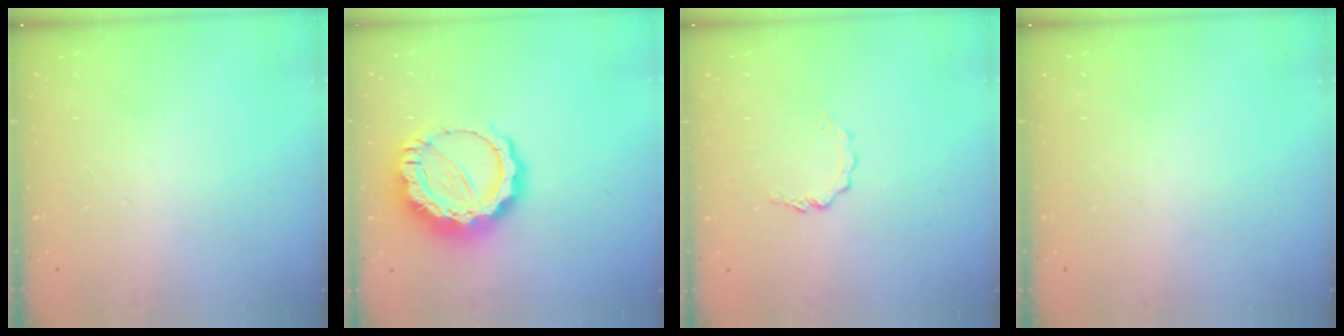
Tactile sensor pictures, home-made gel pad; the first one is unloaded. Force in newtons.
{"total": 15.7, "press": 15.6, "slide": 1.5}
{"total": 2.9, "press": 2.9, "slide": 0.3}
{"total": 0.0}